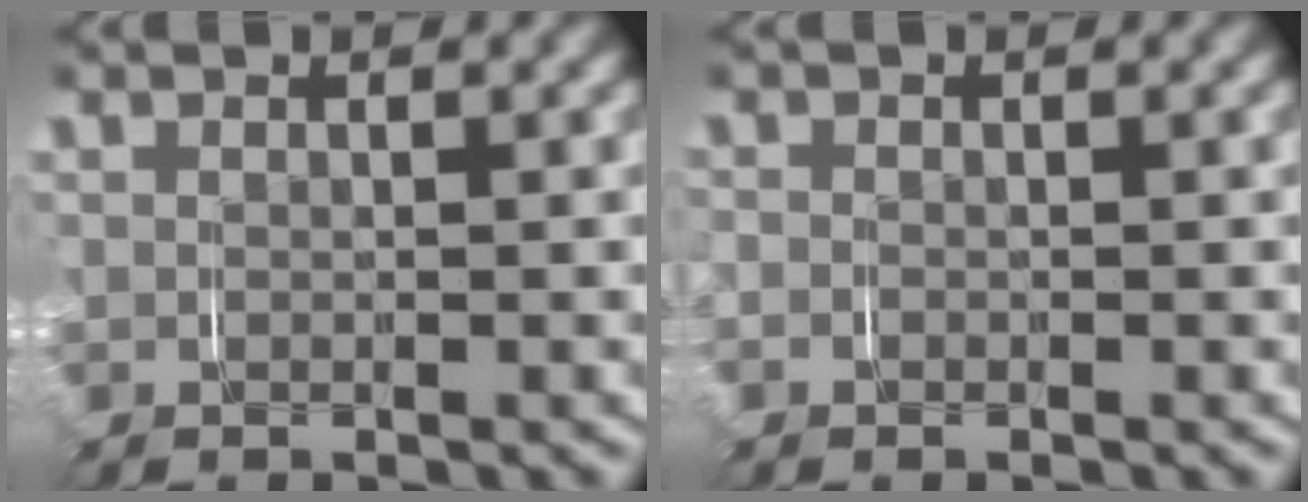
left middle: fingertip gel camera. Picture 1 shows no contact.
{"total": 1.3, "force": [-0.7, 1.1, 0.0], "torque": [-0.010, -0.007, -0.016]}